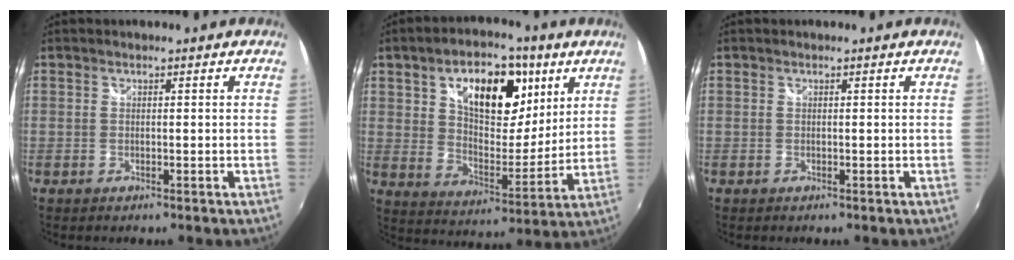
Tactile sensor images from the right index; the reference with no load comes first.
{"total": 18.2, "force": [8.1, 10.0, 13.0], "torque": [-0.211, 0.014, 0.133]}
{"total": 0.0}